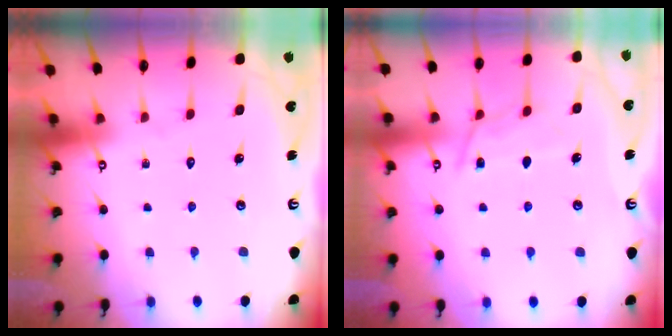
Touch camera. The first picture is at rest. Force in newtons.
{"total": 8.1, "press": 8.1, "slide": 0.8}